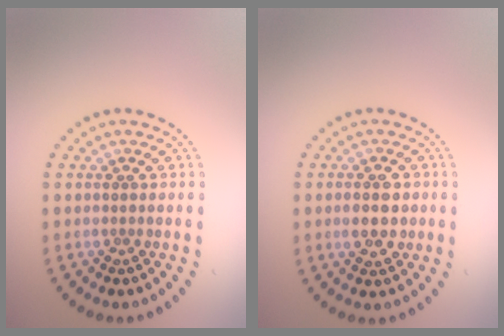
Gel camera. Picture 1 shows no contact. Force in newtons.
{"total": 2.9, "press": 2.9, "slide": 0.1}